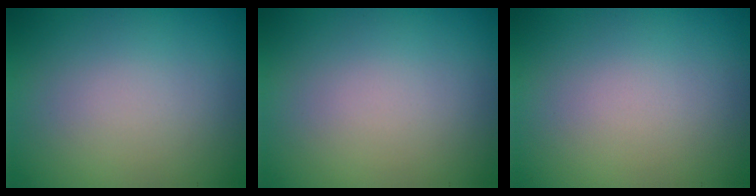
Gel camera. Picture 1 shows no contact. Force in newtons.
{"total": 0.0}
{"total": 0.0}